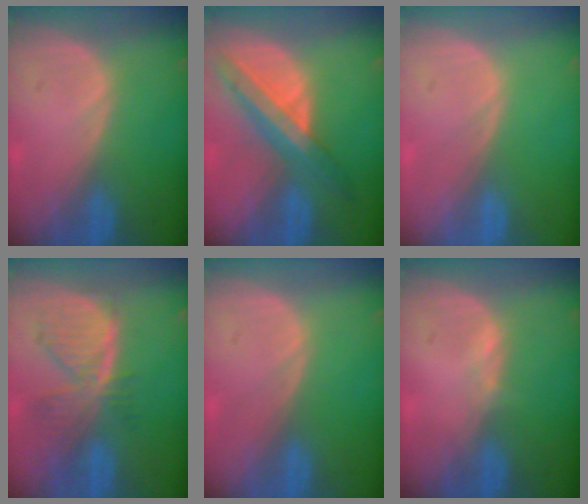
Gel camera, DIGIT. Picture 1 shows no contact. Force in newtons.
{"total": 8.5, "press": 7.2, "slide": 4.4}
{"total": 0.0}
{"total": 7.9, "press": 6.9, "slide": 3.9}
{"total": 0.0}
{"total": 0.6, "press": 0.5, "slide": 0.4}